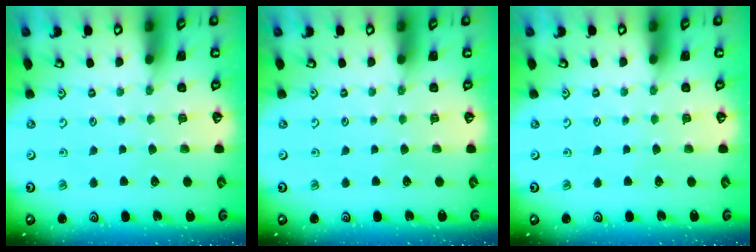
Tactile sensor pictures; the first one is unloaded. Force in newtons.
{"total": 0.0}
{"total": 0.0}